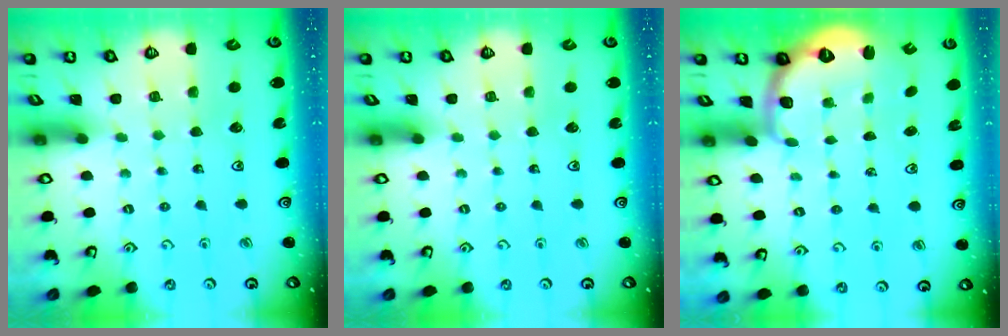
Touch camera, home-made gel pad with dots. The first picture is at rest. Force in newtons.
{"total": 0.0}
{"total": 2.6, "press": 1.6, "slide": 2.1}